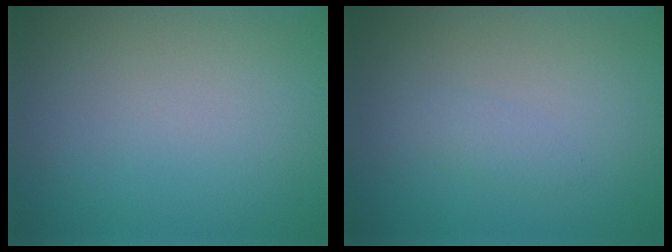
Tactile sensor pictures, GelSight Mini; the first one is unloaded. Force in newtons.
{"total": 1.0, "press": 1.0, "slide": 0.0}